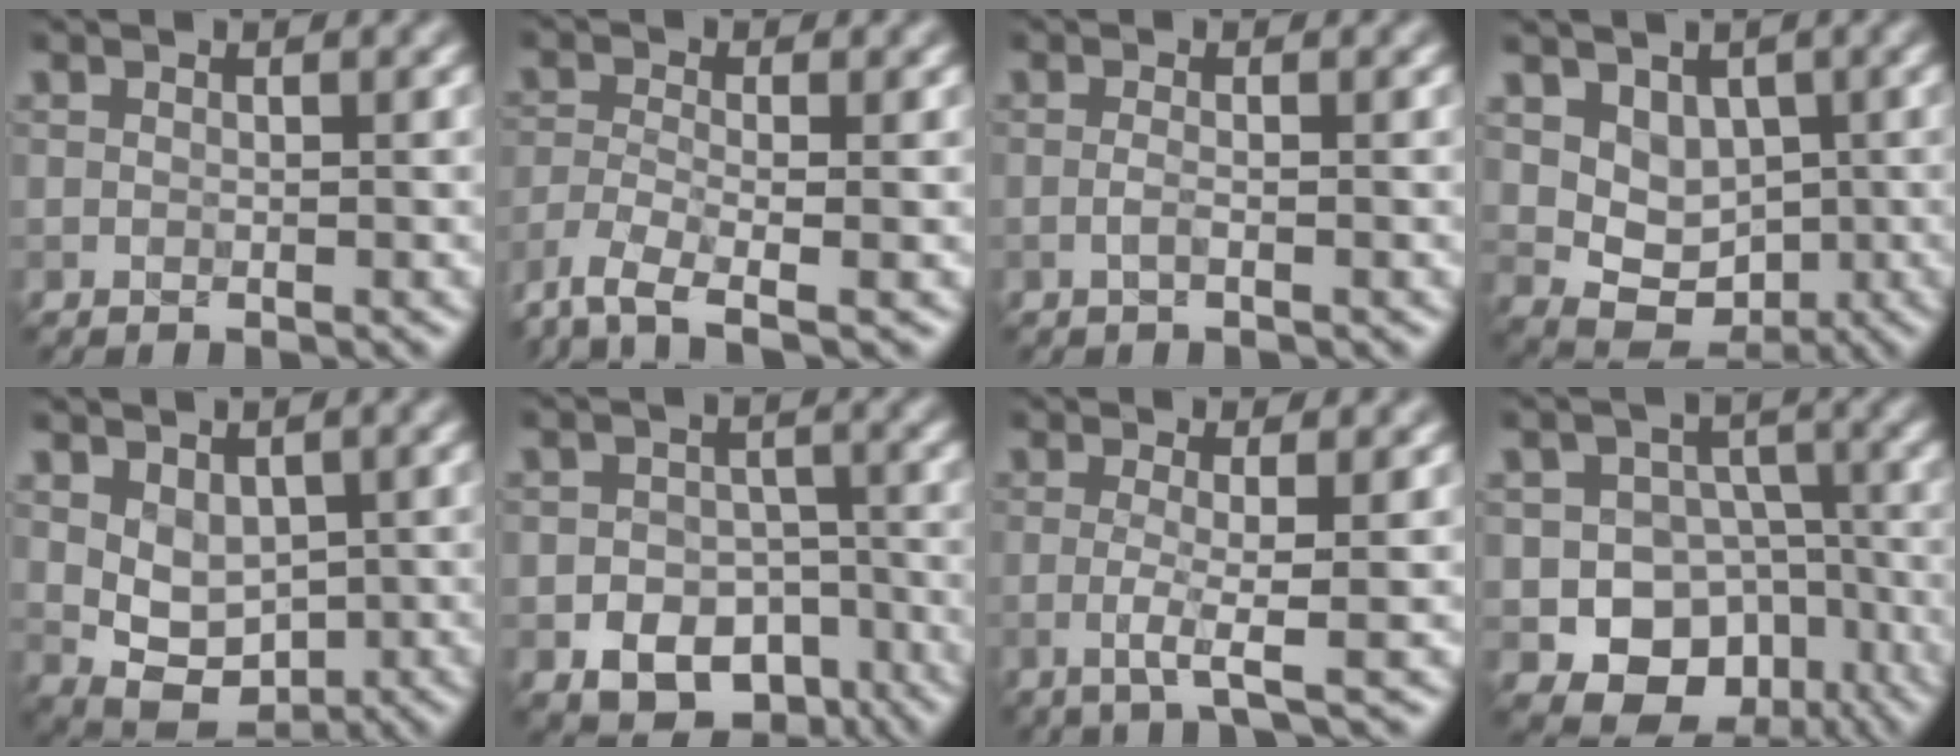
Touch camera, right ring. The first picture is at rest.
{"total": 5.2, "force": [-3.8, 1.4, 3.2], "torque": [-0.073, -0.011, -0.086]}
{"total": 0.8, "force": [-0.3, 0.2, 0.8], "torque": [-0.016, -0.001, -0.009]}
{"total": 4.6, "force": [1.1, 3.8, 2.5], "torque": [-0.036, -0.008, 0.021]}
{"total": 3.7, "force": [0.9, 2.7, 2.4], "torque": [-0.042, -0.011, 0.022]}
{"total": 9.1, "force": [-5.2, 6.6, 3.5], "torque": [-0.037, -0.014, -0.081]}
{"total": 2.9, "force": [-0.5, 0.5, 2.9], "torque": [-0.055, -0.003, -0.017]}
{"total": 11.9, "force": [-5.1, 10.0, 3.9], "torque": [-0.041, -0.006, -0.087]}